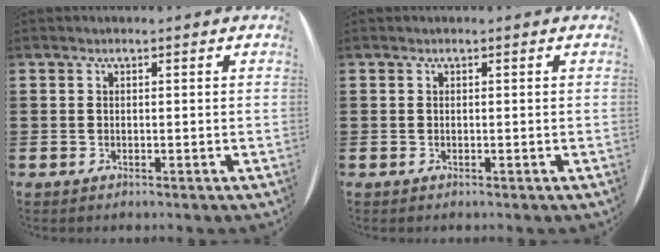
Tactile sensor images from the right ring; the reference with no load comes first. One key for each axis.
{"total": 0.0}